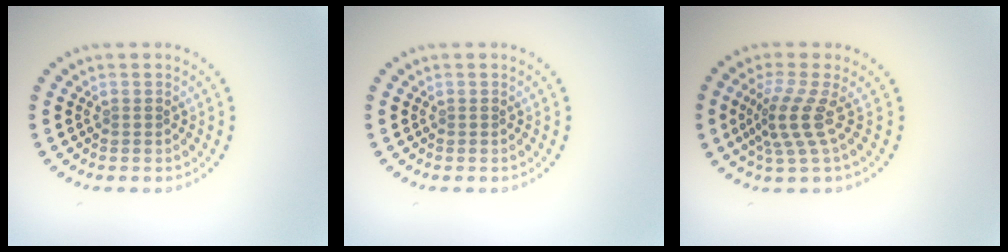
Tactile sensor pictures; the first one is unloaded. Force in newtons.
{"total": 0.0}
{"total": 3.4, "press": 2.4, "slide": 2.5}